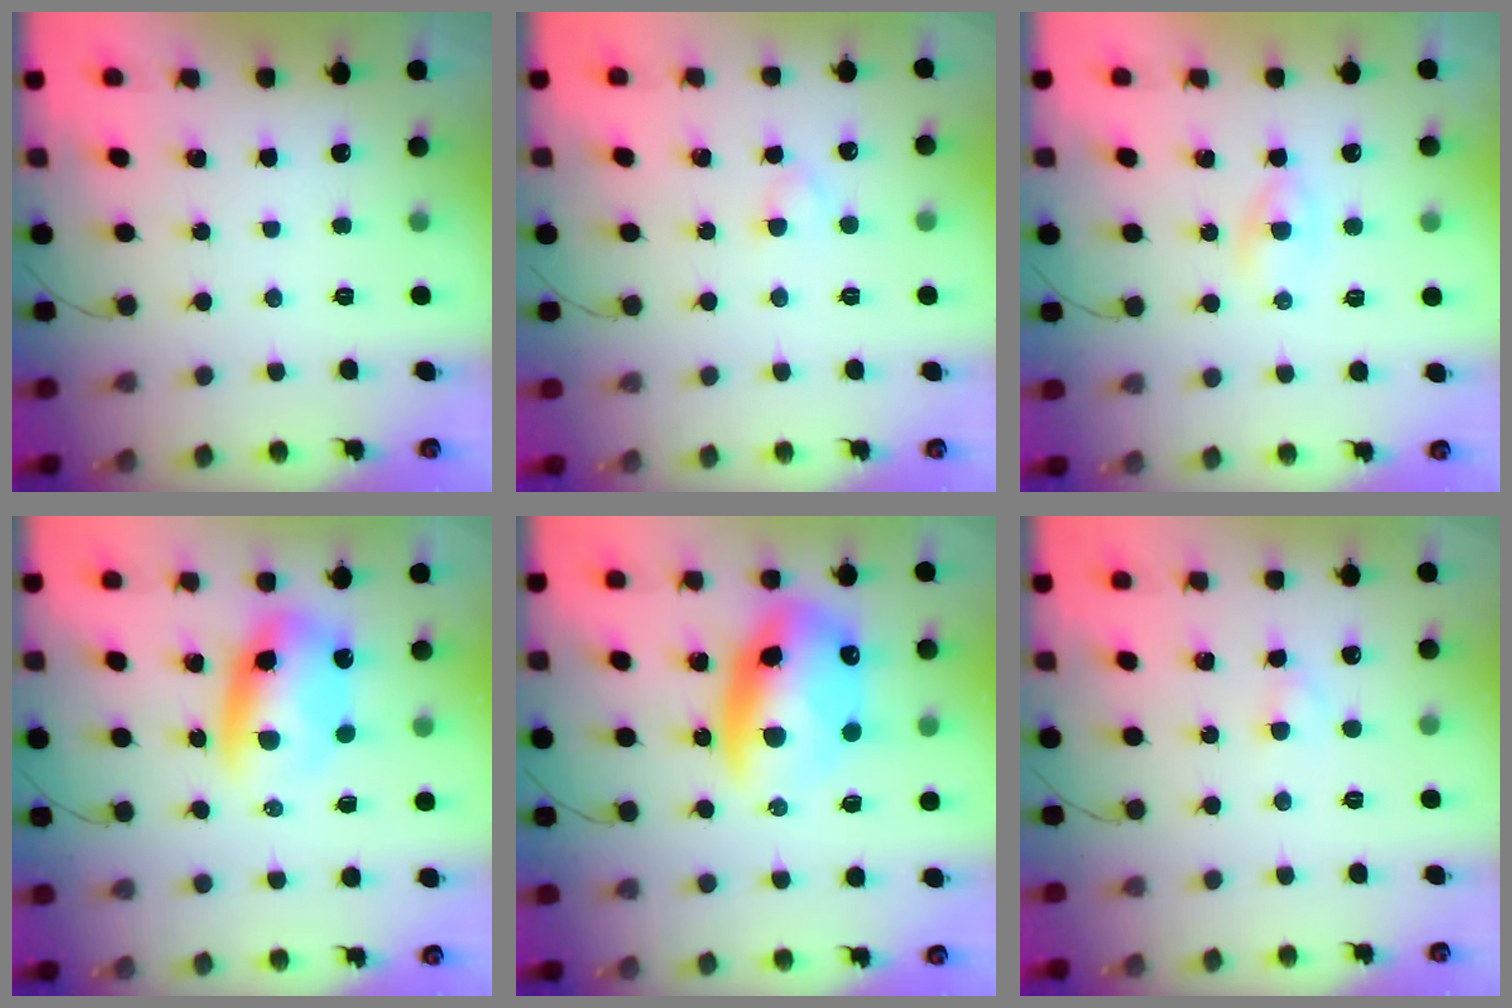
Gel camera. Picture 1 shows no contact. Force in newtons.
{"total": 2.7, "press": 2.5, "slide": 1.1}
{"total": 2.4, "press": 2.2, "slide": 0.9}
{"total": 9.2, "press": 9.0, "slide": 2.0}
{"total": 15.6, "press": 15.2, "slide": 3.4}
{"total": 2.1, "press": 1.8, "slide": 1.0}